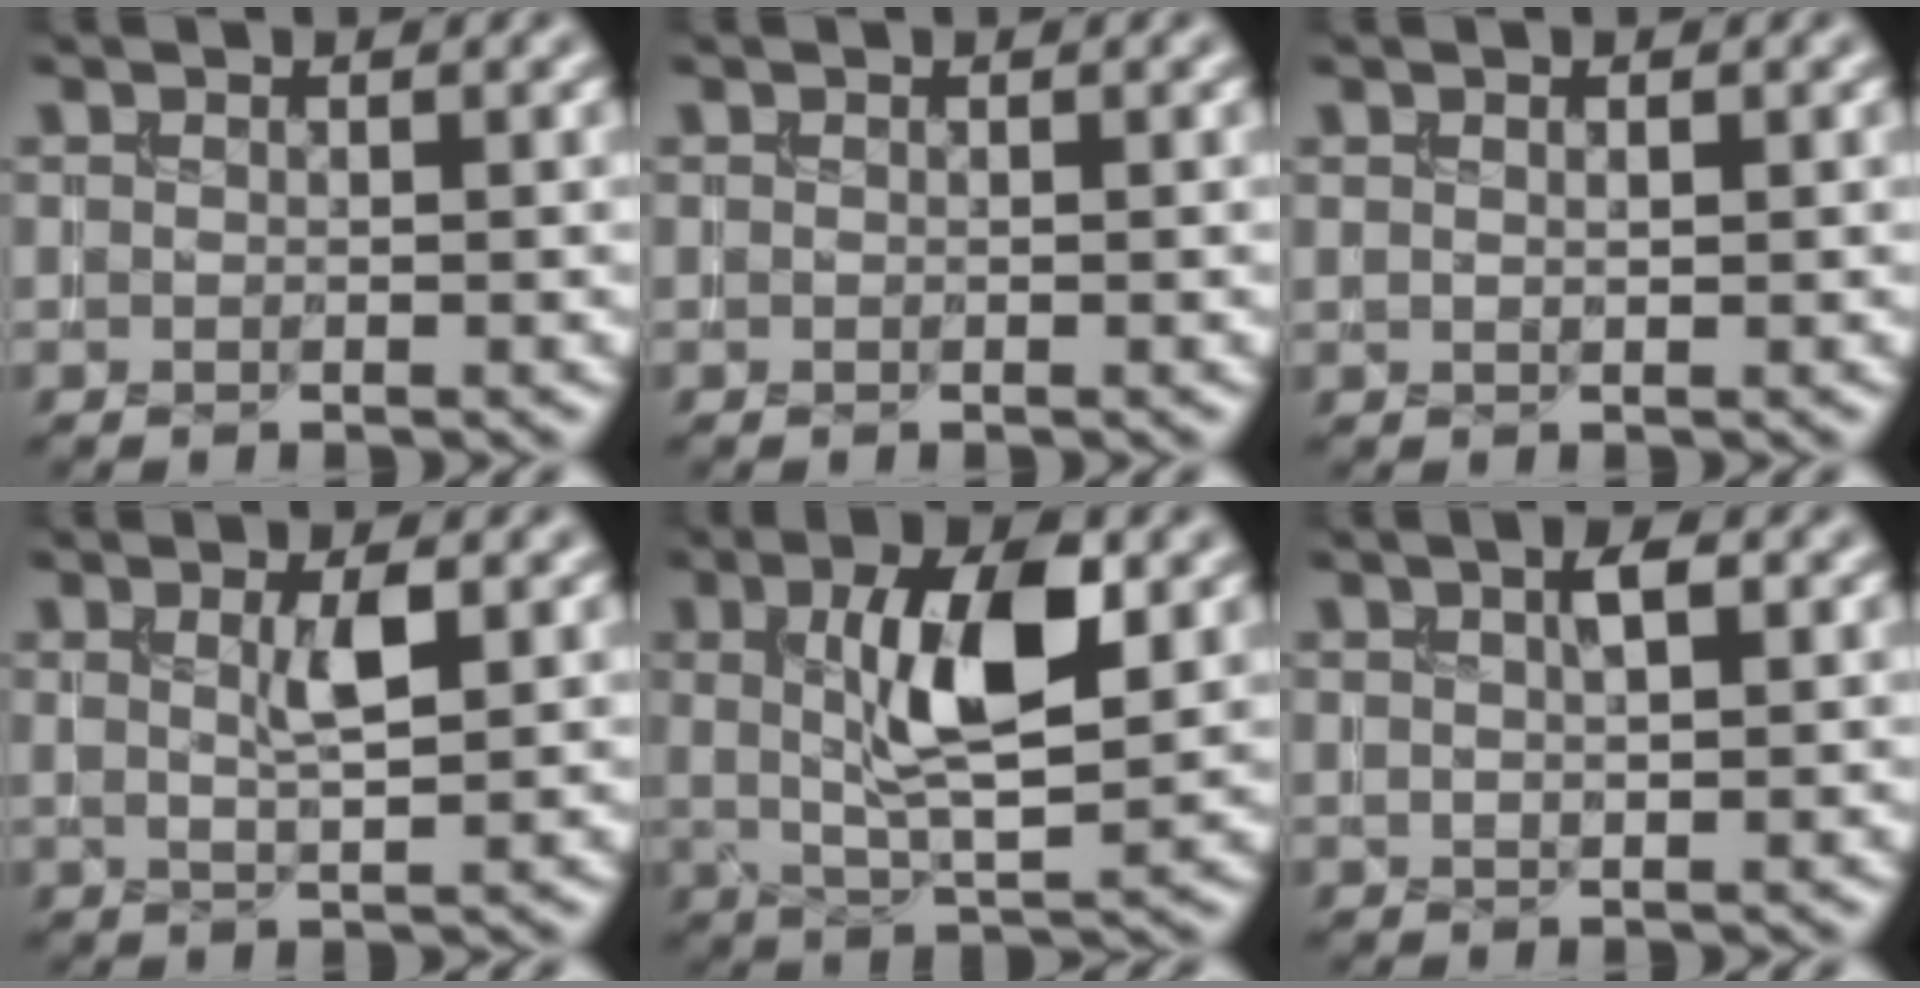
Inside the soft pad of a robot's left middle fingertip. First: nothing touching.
{"total": 0.0}
{"total": 0.6, "force": [0.3, 0.2, 0.4], "torque": [-0.008, 0.000, 0.004]}
{"total": 2.6, "force": [0.8, 0.5, 2.4], "torque": [-0.044, -0.001, 0.014]}
{"total": 7.9, "force": [1.7, 2.6, 7.2], "torque": [-0.124, 0.001, 0.028]}
{"total": 2.2, "force": [0.8, 0.8, 1.8], "torque": [-0.033, 0.004, 0.015]}